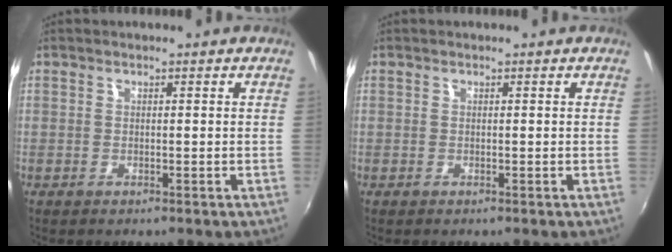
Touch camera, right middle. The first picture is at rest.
{"total": 0.0}